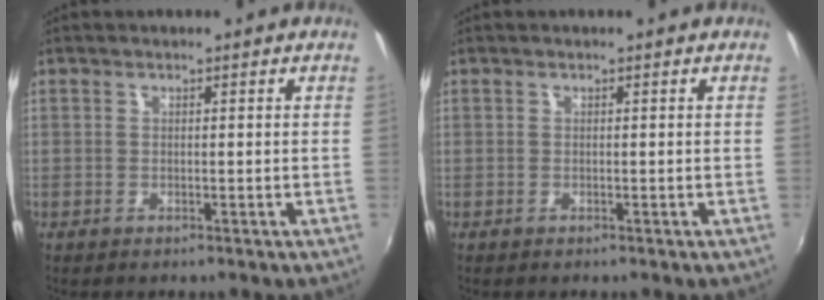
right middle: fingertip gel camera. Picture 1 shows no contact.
{"total": 0.0}